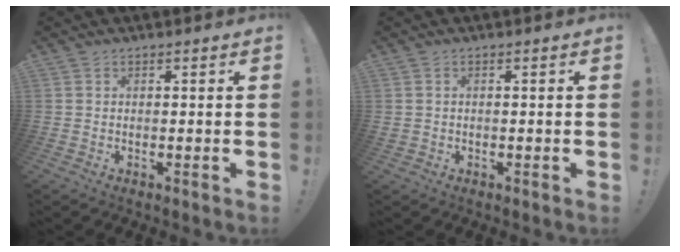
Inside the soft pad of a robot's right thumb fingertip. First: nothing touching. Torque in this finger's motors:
{"motor_torque": [1.00, 0.64, 0.12, -0.20, 0.01]}